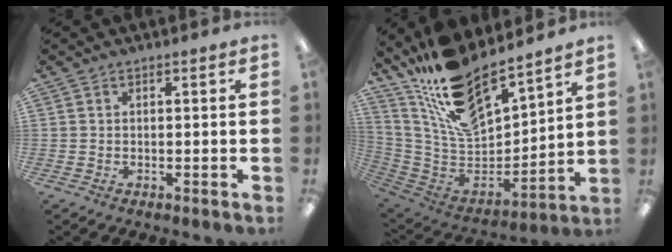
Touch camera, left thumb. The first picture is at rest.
{"total": 19.1, "force": [15.7, 6.4, 8.8], "torque": [-0.175, -0.116, 0.280]}